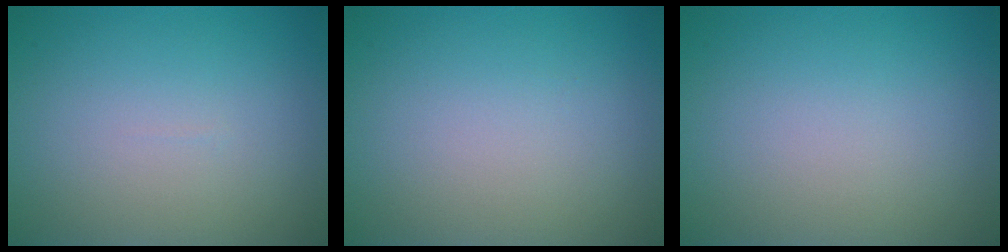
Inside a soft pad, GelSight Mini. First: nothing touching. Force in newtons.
{"total": 0.0}
{"total": 0.0}